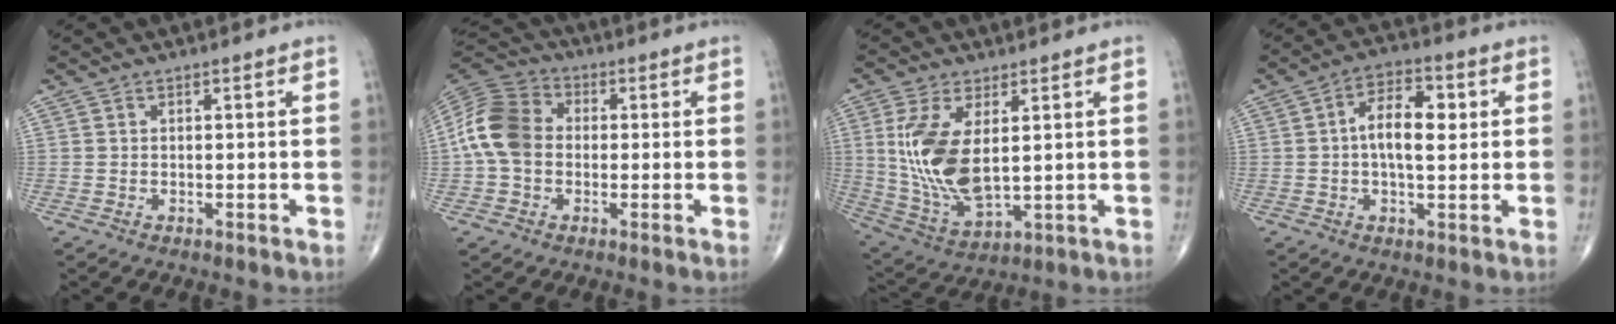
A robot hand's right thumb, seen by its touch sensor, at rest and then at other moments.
{"total": 11.9, "force": [-0.3, 9.1, 7.6], "torque": [-0.146, 0.034, -0.016]}
{"total": 14.2, "force": [2.4, 6.7, 12.3], "torque": [-0.254, -0.019, 0.064]}
{"total": 9.0, "force": [1.1, 4.3, 7.8], "torque": [-0.120, 0.014, 0.010]}